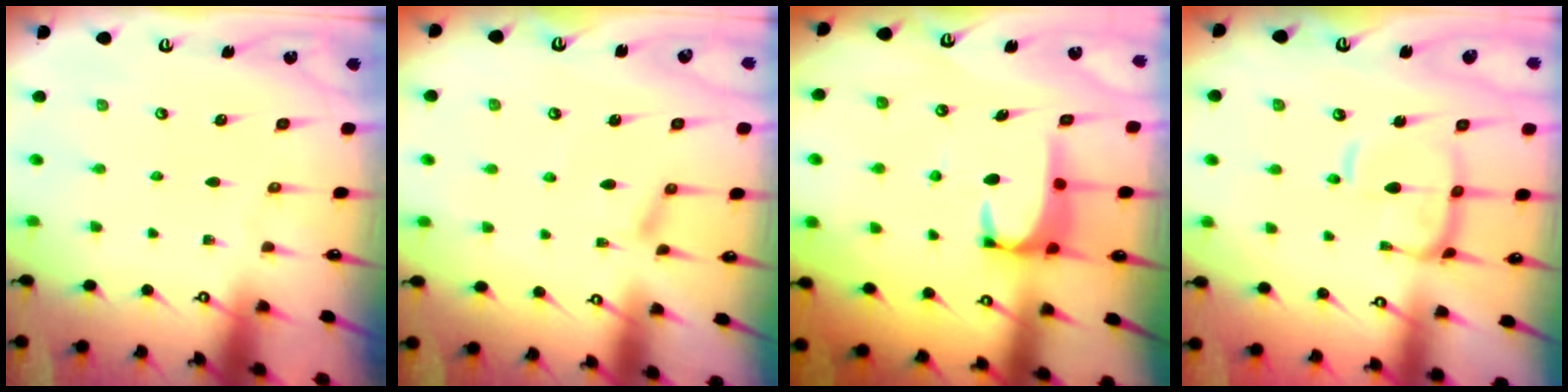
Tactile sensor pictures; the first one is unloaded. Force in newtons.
{"total": 1.4, "press": 1.3, "slide": 0.5}
{"total": 3.9, "press": 3.8, "slide": 0.7}
{"total": 5.8, "press": 5.7, "slide": 0.8}